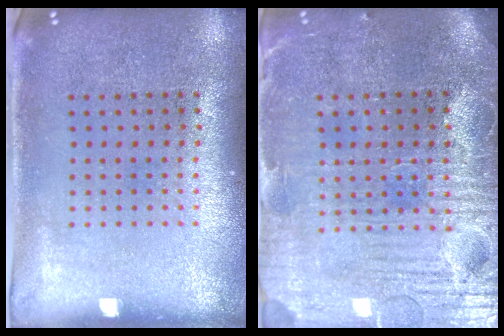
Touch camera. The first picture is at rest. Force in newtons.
{"total": 4.0, "press": 3.8, "slide": 1.4}